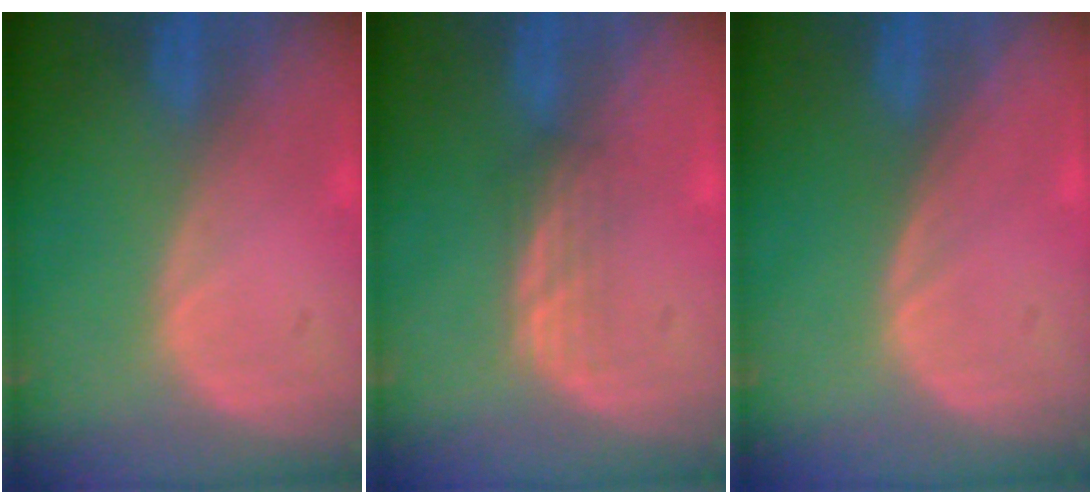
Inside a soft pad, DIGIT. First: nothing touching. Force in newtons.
{"total": 2.3, "press": 2.2, "slide": 0.3}
{"total": 0.0}